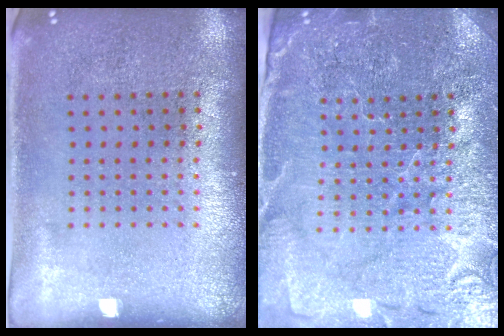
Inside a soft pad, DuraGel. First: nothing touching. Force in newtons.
{"total": 4.1, "press": 3.9, "slide": 1.3}